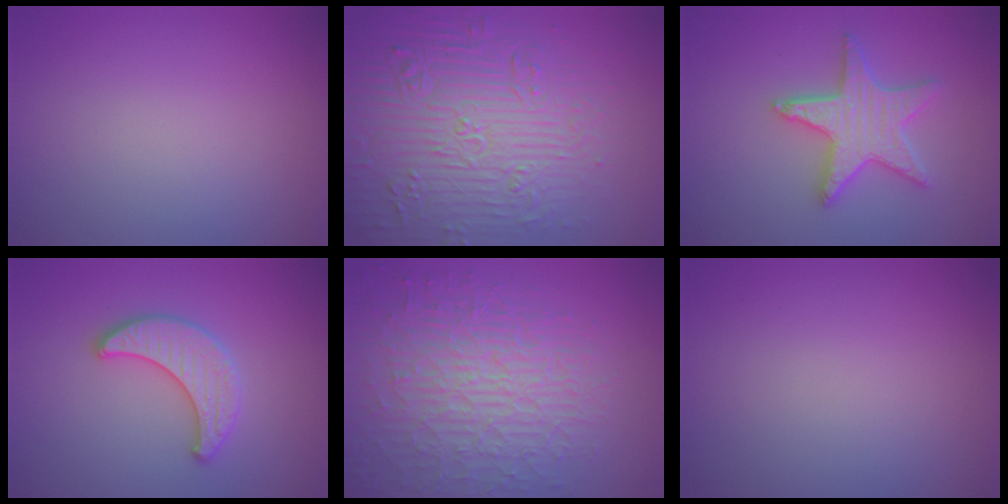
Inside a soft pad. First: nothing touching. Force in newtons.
{"total": 8.1, "press": 7.8, "slide": 1.9}
{"total": 5.1, "press": 5.0, "slide": 0.9}
{"total": 3.3, "press": 3.3, "slide": 0.3}
{"total": 8.8, "press": 6.1, "slide": 6.3}
{"total": 0.0}